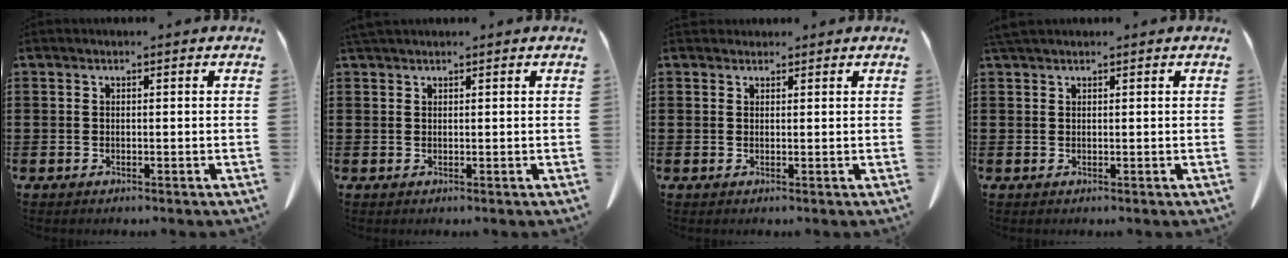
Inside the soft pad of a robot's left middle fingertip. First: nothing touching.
{"total": 1.0, "force": [0.9, 0.2, 0.4], "torque": [-0.010, -0.002, 0.019]}
{"total": 1.2, "force": [1.1, 0.5, 0.1], "torque": [-0.006, 0.000, 0.023]}
{"total": 1.2, "force": [1.0, 0.2, 0.6], "torque": [-0.015, -0.001, 0.021]}